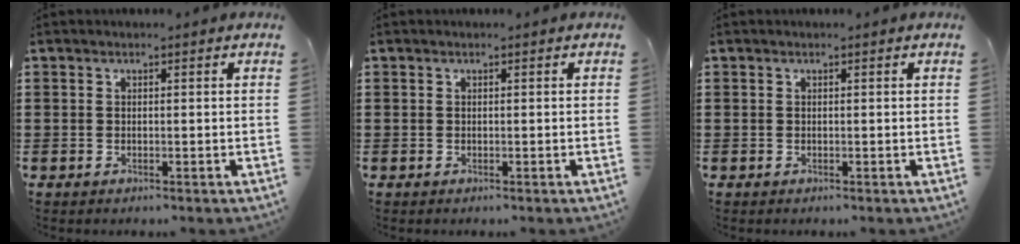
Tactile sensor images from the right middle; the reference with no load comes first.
{"total": 0.0}
{"total": 0.0}